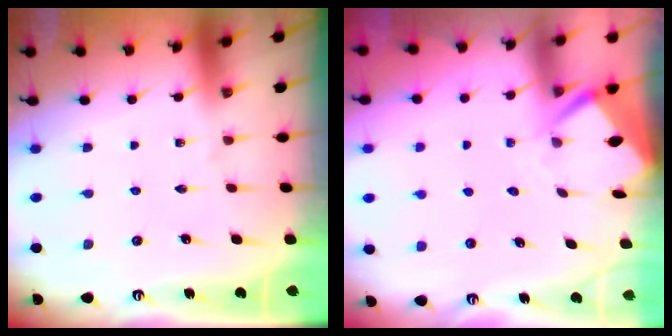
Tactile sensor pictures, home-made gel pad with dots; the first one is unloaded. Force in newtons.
{"total": 3.4, "press": 3.4, "slide": 0.3}